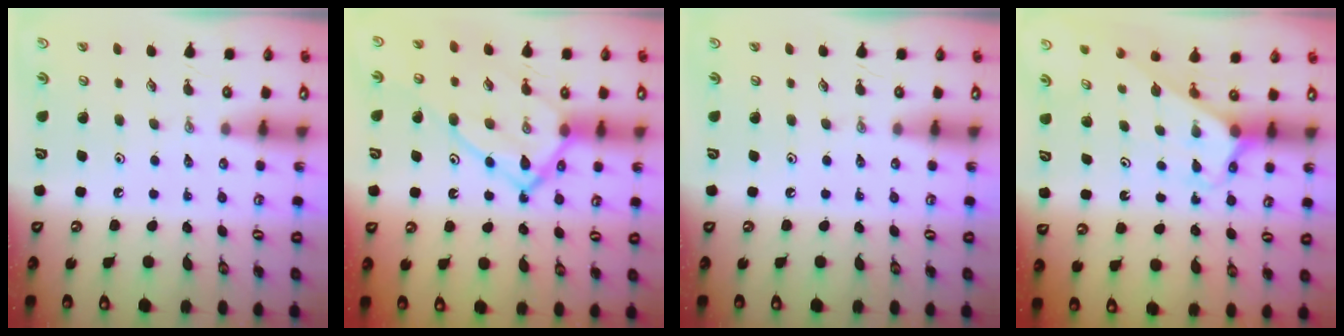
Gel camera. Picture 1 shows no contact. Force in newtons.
{"total": 16.9, "press": 16.9, "slide": 1.4}
{"total": 0.0}
{"total": 2.5, "press": 2.5, "slide": 0.3}